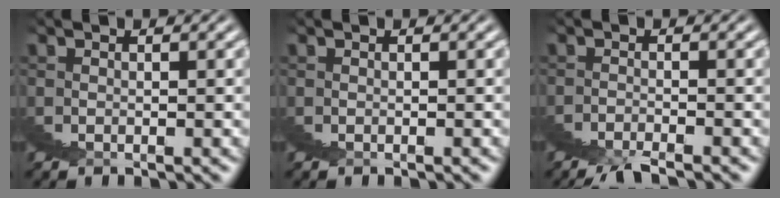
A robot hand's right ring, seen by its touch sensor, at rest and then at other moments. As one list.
[{"total": 0.0}, {"total": 1.8, "force": [-0.2, -1.8, -0.2], "torque": [0.018, 0.022, -0.014]}]